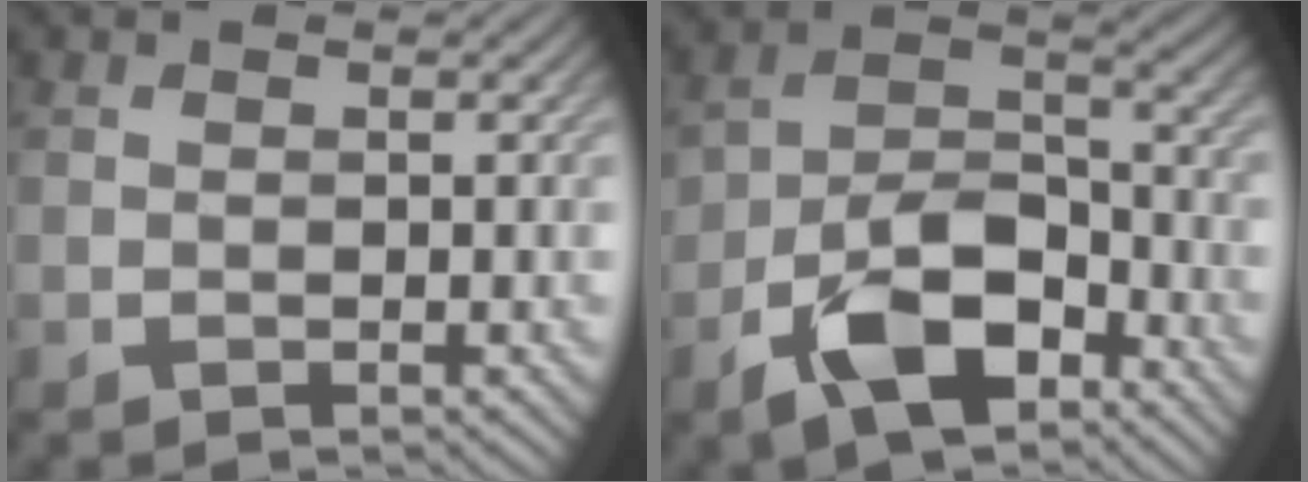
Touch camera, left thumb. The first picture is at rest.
{"total": 10.2, "force": [-5.8, 5.3, 6.5], "torque": [-0.121, 0.003, -0.115]}